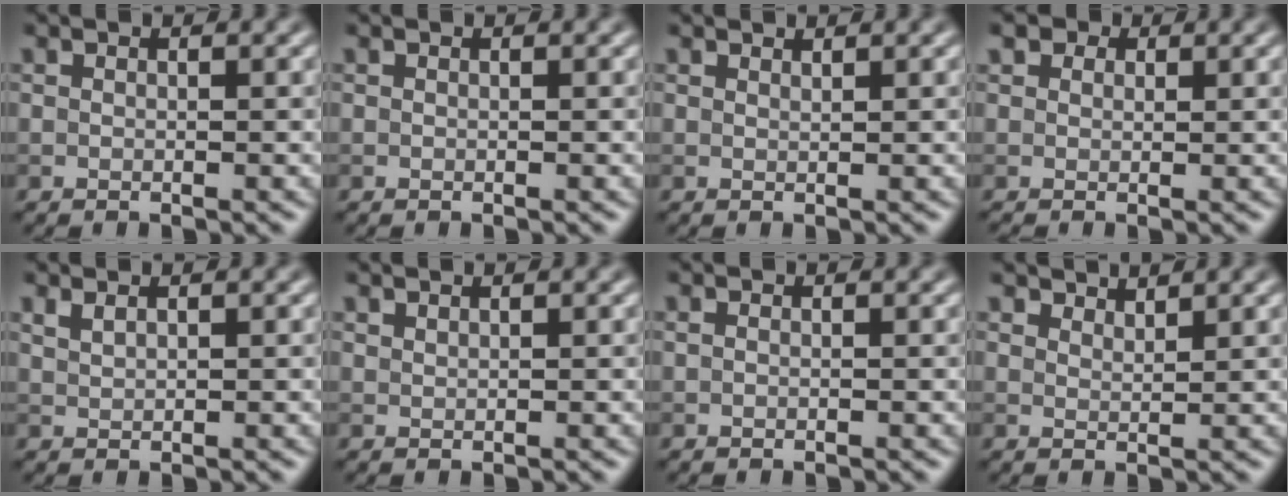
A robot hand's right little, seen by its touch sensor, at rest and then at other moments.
{"total": 0.0}
{"total": 0.7, "force": [0.7, 0.0, 0.1], "torque": [0.001, -0.002, 0.012]}
{"total": 2.3, "force": [1.1, 1.6, 1.1], "torque": [-0.021, 0.004, 0.010]}
{"total": 0.8, "force": [0.6, 0.3, 0.5], "torque": [-0.013, 0.000, 0.017]}
{"total": 0.5, "force": [0.5, 0.1, 0.1], "torque": [0.000, 0.000, 0.013]}
{"total": 0.0}
{"total": 2.4, "force": [2.3, 0.2, 0.3], "torque": [-0.005, 0.001, 0.032]}